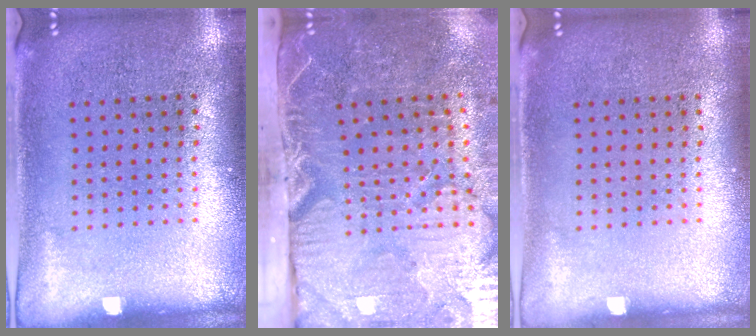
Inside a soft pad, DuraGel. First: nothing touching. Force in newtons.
{"total": 5.3, "press": 4.4, "slide": 2.9}
{"total": 0.0}